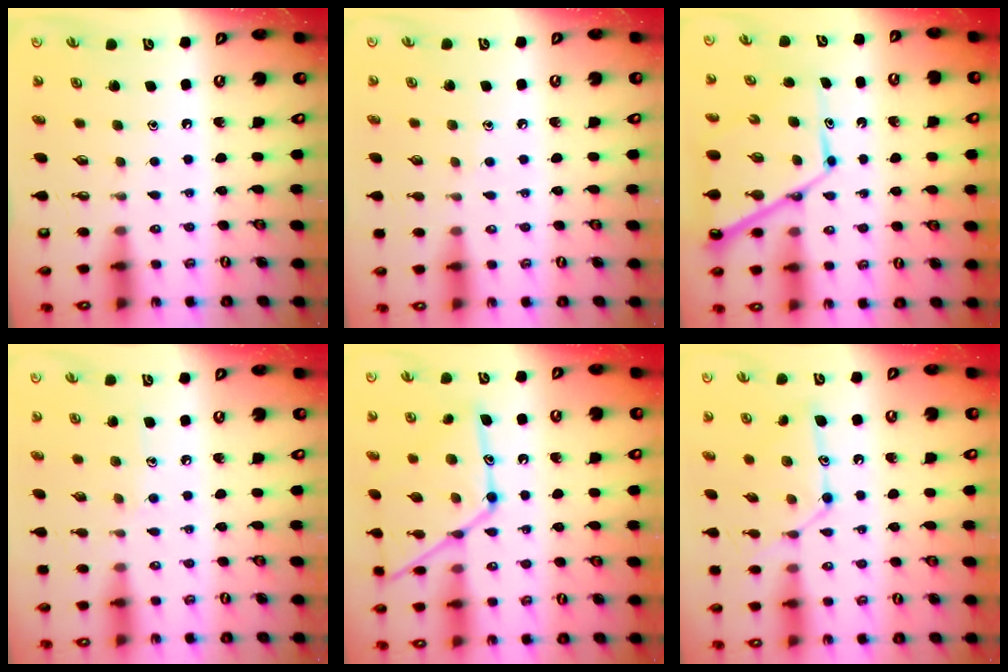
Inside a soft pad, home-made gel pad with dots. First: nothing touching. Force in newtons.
{"total": 3.8, "press": 3.8, "slide": 0.5}
{"total": 13.3, "press": 13.2, "slide": 1.2}
{"total": 6.0, "press": 6.0, "slide": 0.7}
{"total": 17.2, "press": 17.1, "slide": 1.4}
{"total": 12.4, "press": 12.4, "slide": 0.4}